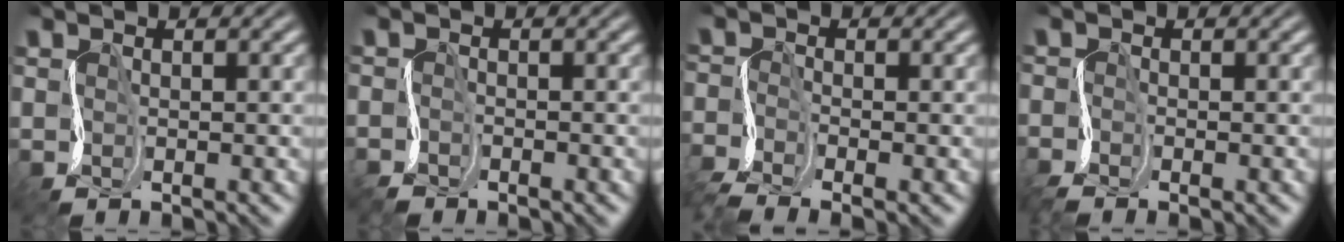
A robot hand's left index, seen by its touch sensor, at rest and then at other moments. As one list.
[{"total": 1.8, "force": [-1.8, 0.2, 0.1], "torque": [-0.007, 0.000, -0.041]}, {"total": 3.6, "force": [-3.2, 0.7, 1.6], "torque": [-0.039, -0.012, -0.074]}, {"total": 1.7, "force": [-1.6, 0.0, 0.4], "torque": [-0.015, -0.004, -0.042]}]